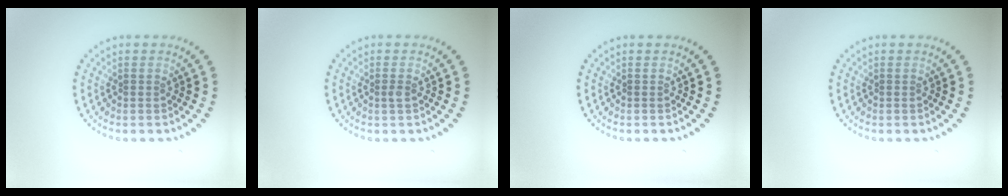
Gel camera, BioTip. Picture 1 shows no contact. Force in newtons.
{"total": 0.7, "press": 0.5, "slide": 0.5}
{"total": 0.0}
{"total": 0.0}